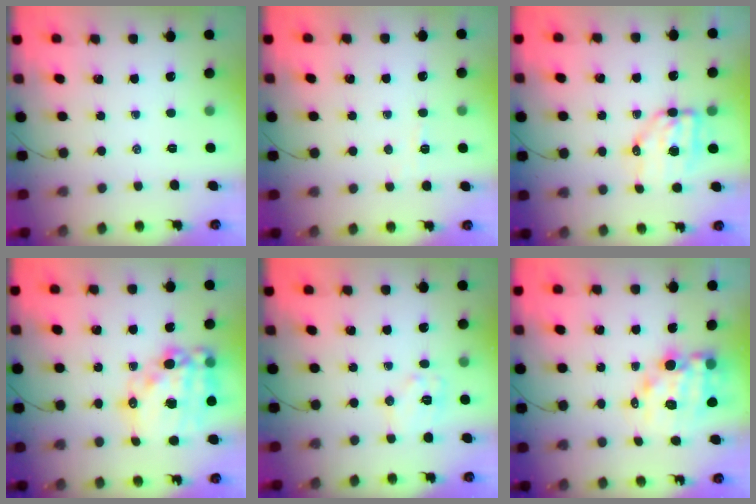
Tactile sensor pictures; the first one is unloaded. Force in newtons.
{"total": 2.8, "press": 2.7, "slide": 0.9}
{"total": 7.2, "press": 7.0, "slide": 1.6}
{"total": 20.9, "press": 20.4, "slide": 4.6}
{"total": 8.9, "press": 8.9, "slide": 0.6}
{"total": 10.5, "press": 10.1, "slide": 2.9}